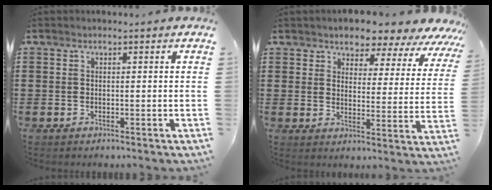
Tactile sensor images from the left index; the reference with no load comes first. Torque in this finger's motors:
{"motor_torque": [2.14, 0.00, 0.74, 0.10]}